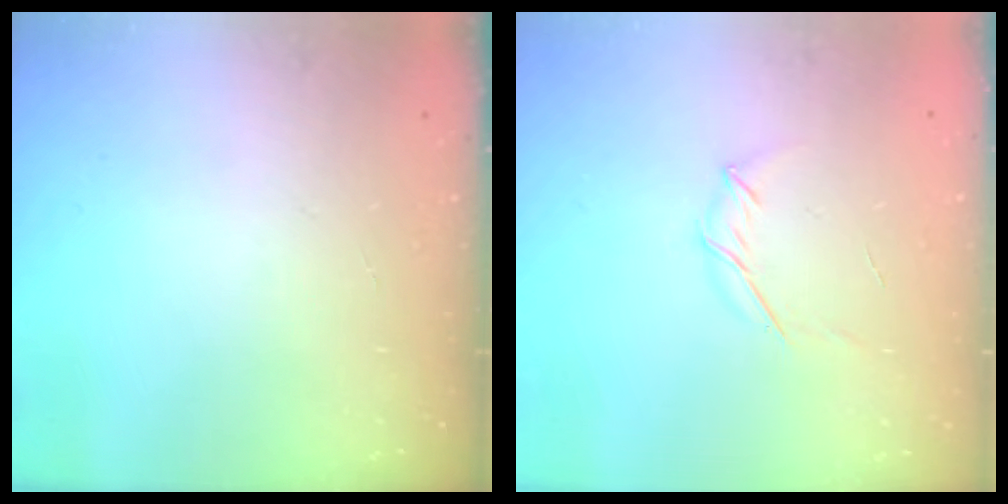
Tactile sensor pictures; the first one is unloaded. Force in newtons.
{"total": 4.0, "press": 3.9, "slide": 0.9}